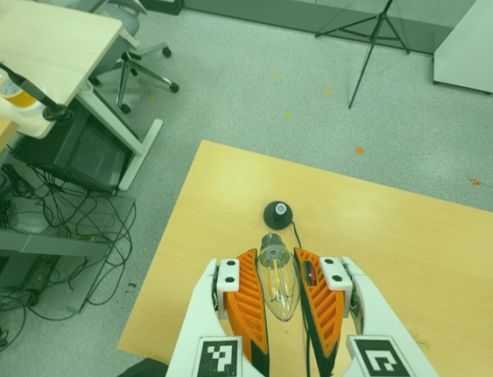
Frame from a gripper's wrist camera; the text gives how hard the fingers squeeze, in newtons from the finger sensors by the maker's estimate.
{"total": 19.9, "left": 22.2, "right": 17.6}